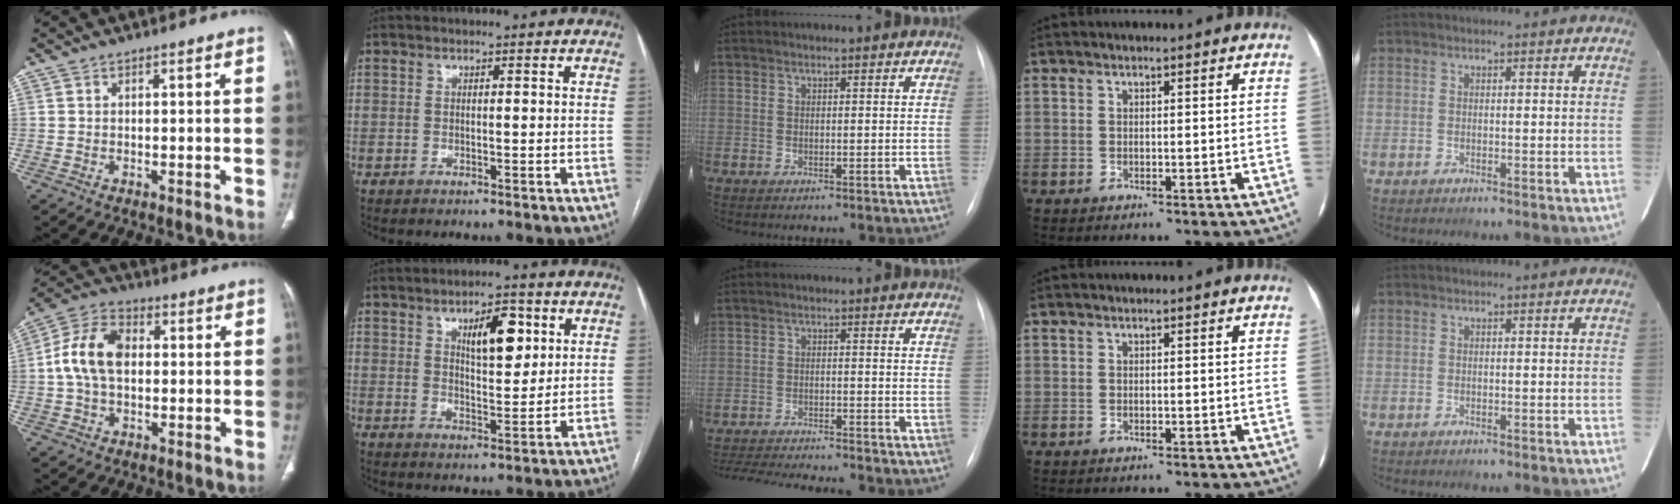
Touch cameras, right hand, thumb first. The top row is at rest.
{"thumb": {"total": 11.0, "force": [0.6, 7.3, 8.3], "torque": [-0.159, 0.026, 0.005]}, "index": {"total": 7.8, "force": [3.2, 2.8, 6.6], "torque": [-0.105, 0.005, 0.054]}, "middle": {"total": 11.8, "force": [-11.0, 0.4, 4.3], "torque": [-0.069, -0.014, -0.162]}}